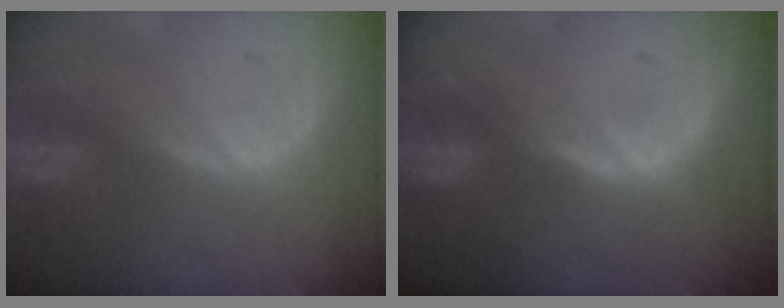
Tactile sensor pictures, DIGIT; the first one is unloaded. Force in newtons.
{"total": 1.1, "press": 1.1, "slide": 0.1}